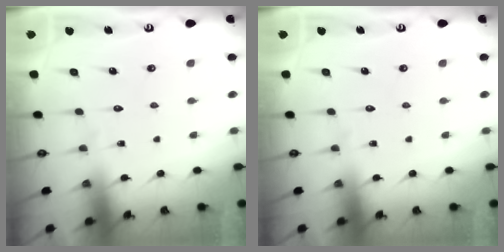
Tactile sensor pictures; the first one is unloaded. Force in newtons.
{"total": 0.0}